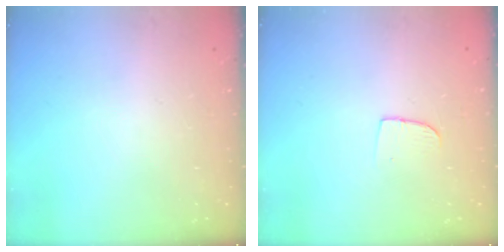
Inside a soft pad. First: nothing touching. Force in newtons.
{"total": 5.6, "press": 5.6, "slide": 0.4}